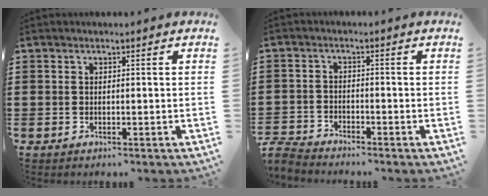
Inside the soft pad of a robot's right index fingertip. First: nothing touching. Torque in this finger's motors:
{"motor_torque": [-2.14, 0.00, -1.05, -0.21]}